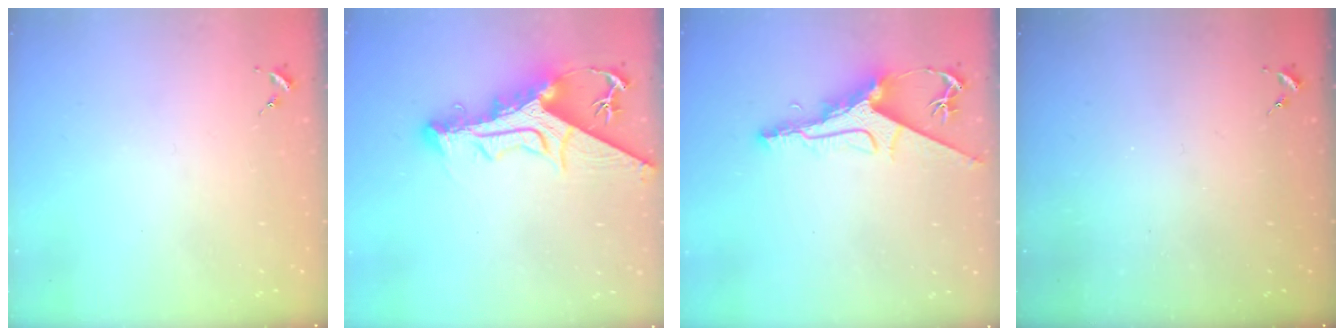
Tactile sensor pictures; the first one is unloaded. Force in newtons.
{"total": 15.2, "press": 15.1, "slide": 1.6}
{"total": 11.4, "press": 11.3, "slide": 1.0}
{"total": 0.0}